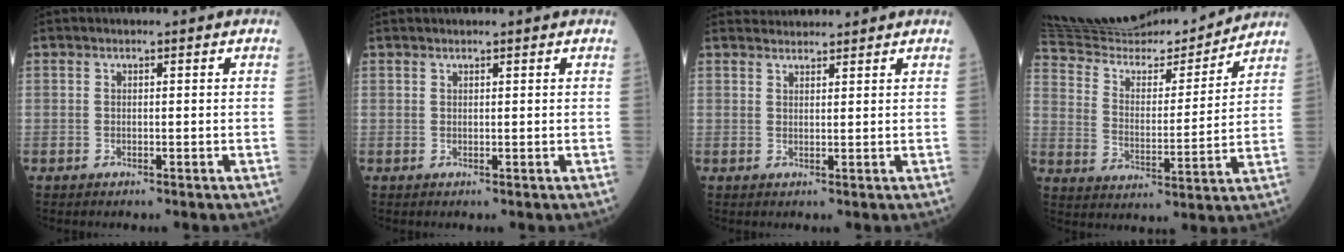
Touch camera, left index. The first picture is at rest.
{"total": 1.5, "force": [1.4, -0.1, 0.3], "torque": [-0.006, 0.017, 0.024]}
{"total": 3.0, "force": [3.0, 0.1, -0.1], "torque": [-0.006, 0.027, 0.054]}
{"total": 21.0, "force": [19.9, 2.0, 6.4], "torque": [-0.116, -0.008, 0.311]}